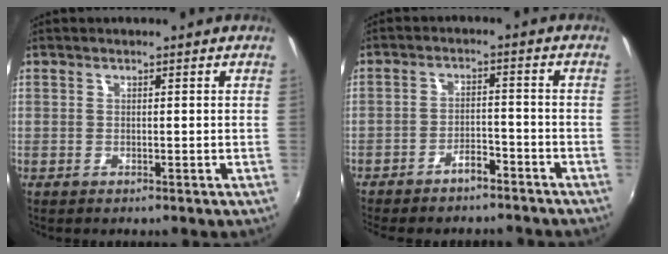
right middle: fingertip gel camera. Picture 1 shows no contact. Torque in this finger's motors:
{"motor_torque": [1.10, -1.04, 0.43, 0.07]}